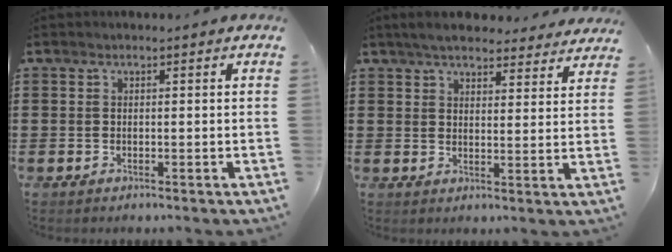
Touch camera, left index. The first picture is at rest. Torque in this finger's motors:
{"motor_torque": [2.14, 0.00, 0.69, 0.08]}